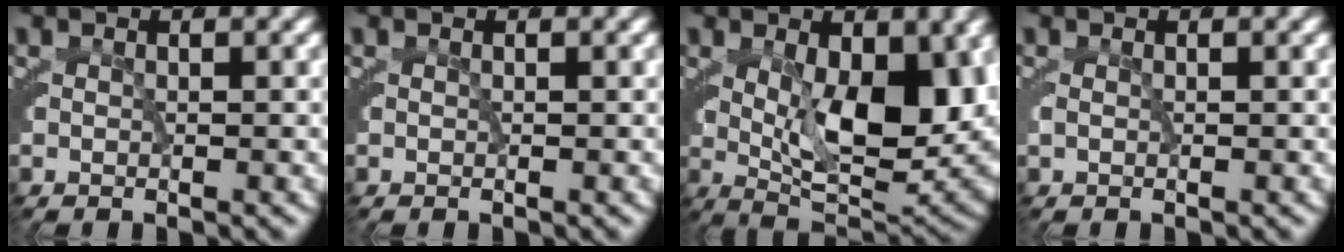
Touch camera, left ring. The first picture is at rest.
{"total": 0.0}
{"total": 10.2, "force": [1.4, 3.9, 9.4], "torque": [-0.127, -0.024, 0.035]}
{"total": 0.9, "force": [0.1, -0.8, 0.2], "torque": [-0.002, 0.001, 0.007]}